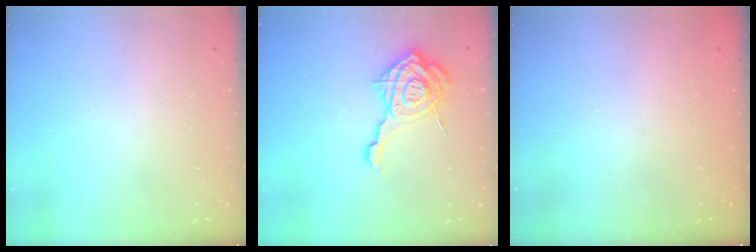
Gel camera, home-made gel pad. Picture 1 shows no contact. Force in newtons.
{"total": 18.5, "press": 18.4, "slide": 2.1}
{"total": 2.5, "press": 2.4, "slide": 0.8}